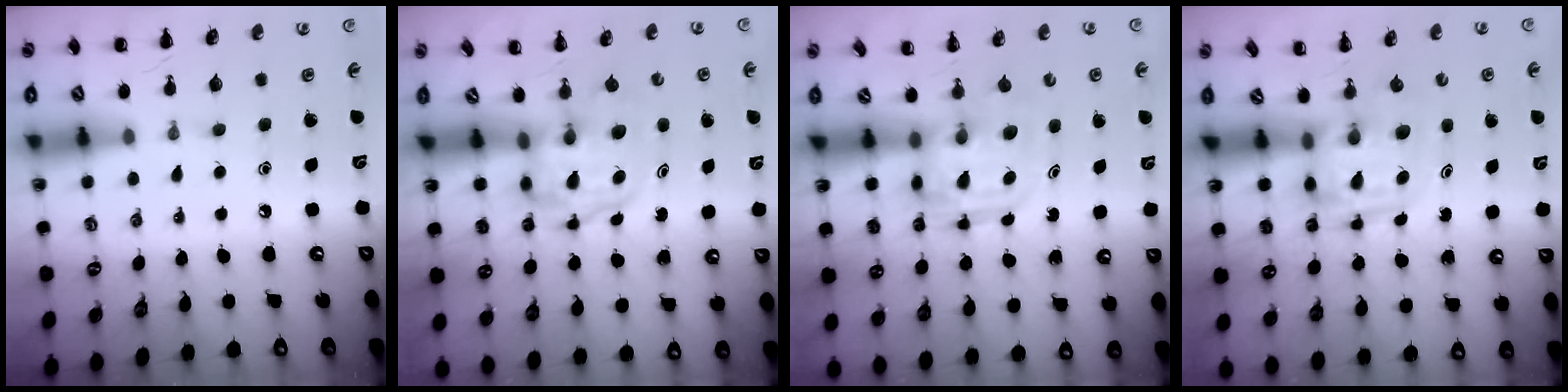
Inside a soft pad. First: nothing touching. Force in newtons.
{"total": 3.9, "press": 3.8, "slide": 0.6}
{"total": 3.1, "press": 3.1, "slide": 0.2}
{"total": 3.9, "press": 3.9, "slide": 0.7}